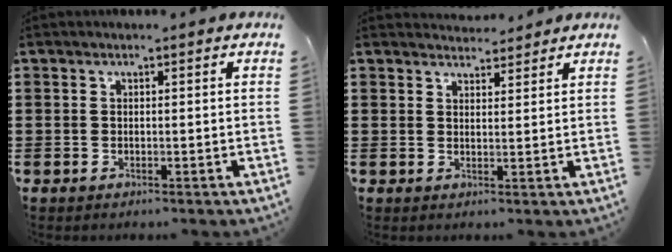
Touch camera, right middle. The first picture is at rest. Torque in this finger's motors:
{"motor_torque": [0.03, 0.02, -0.05, -0.02]}